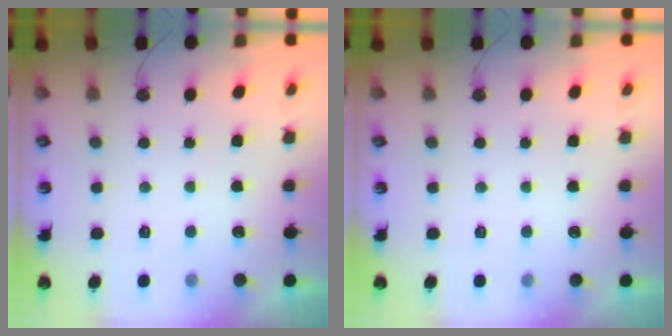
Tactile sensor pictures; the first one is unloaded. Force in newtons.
{"total": 0.0}